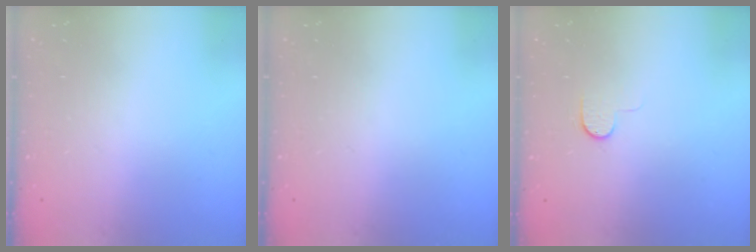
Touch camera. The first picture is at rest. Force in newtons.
{"total": 0.0}
{"total": 5.0, "press": 5.0, "slide": 0.5}